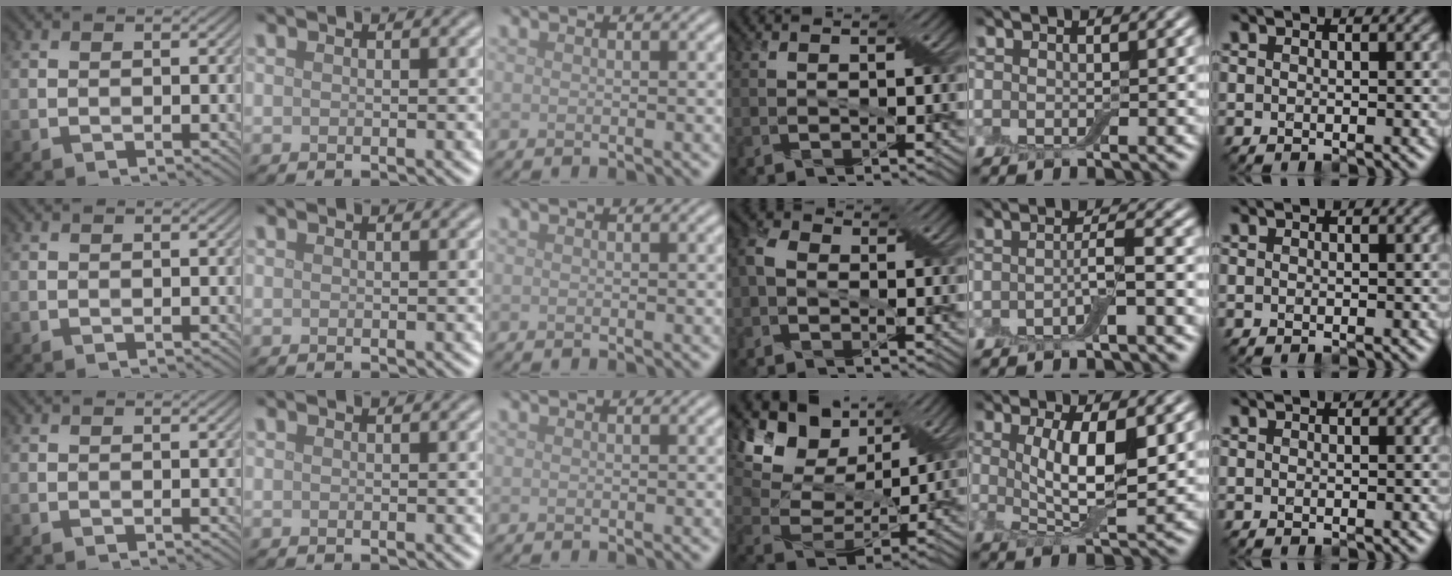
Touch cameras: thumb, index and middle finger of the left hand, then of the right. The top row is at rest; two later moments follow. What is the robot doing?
{"motion": "fold", "object": "bandage"}